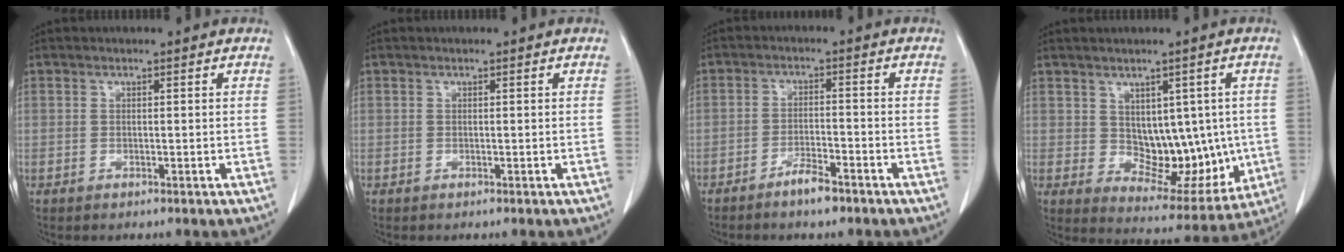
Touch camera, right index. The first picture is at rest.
{"total": 0.0}
{"total": 3.9, "force": [-3.0, 0.7, 2.4], "torque": [-0.044, 0.001, -0.053]}
{"total": 10.6, "force": [0.2, 6.5, 8.4], "torque": [-0.090, 0.008, 0.028]}